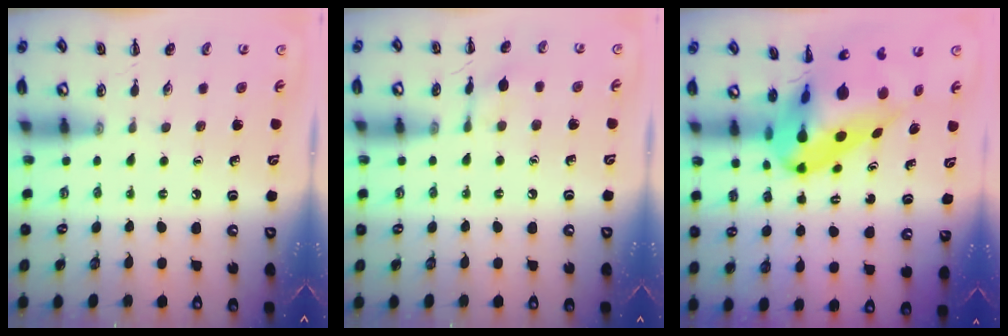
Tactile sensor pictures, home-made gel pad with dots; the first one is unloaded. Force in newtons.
{"total": 6.2, "press": 6.0, "slide": 1.6}
{"total": 11.0, "press": 10.6, "slide": 3.1}